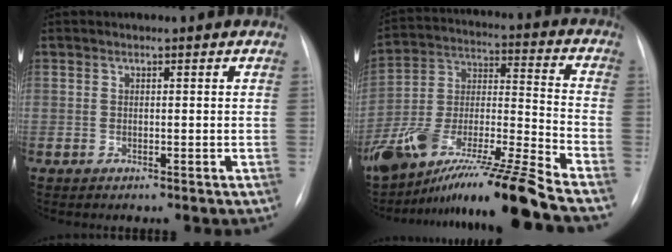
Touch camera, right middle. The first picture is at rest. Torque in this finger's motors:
{"motor_torque": [1.05, -1.08, 0.37, 0.15]}